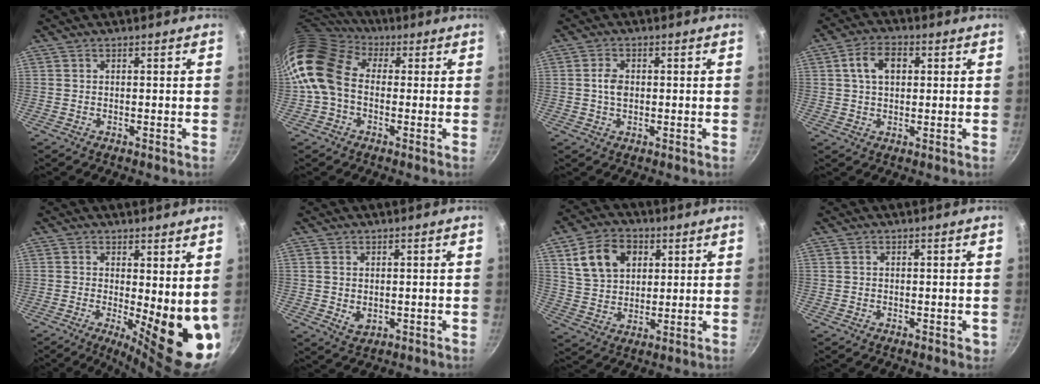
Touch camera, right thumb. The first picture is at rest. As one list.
[{"total": 14.6, "force": [0.2, 10.9, 9.6], "torque": [-0.169, 0.029, -0.017]}, {"total": 3.3, "force": [0.1, 2.2, 2.5], "torque": [-0.040, 0.004, -0.001]}, {"total": 6.9, "force": [1.6, 4.6, 4.9], "torque": [-0.069, 0.011, 0.024]}, {"total": 13.0, "force": [0.2, 4.3, 12.3], "torque": [-0.134, -0.032, 0.011]}, {"total": 3.1, "force": [0.4, 2.2, 2.1], "torque": [-0.035, -0.006, 0.011]}, {"total": 12.6, "force": [4.7, 9.1, 7.3], "torque": [-0.113, -0.003, 0.084]}, {"total": 1.4, "force": [0.2, 1.0, 1.0], "torque": [-0.006, 0.002, 0.004]}]